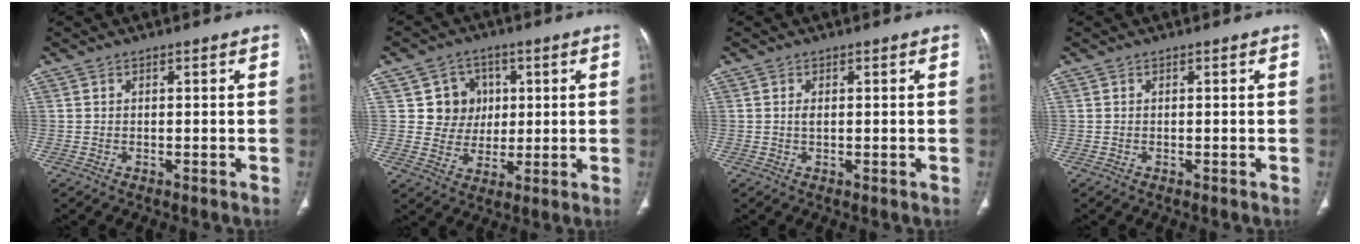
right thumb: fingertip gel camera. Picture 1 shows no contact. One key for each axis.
{"total": 7.8, "fx": 1.9, "fy": 7.4, "fz": 1.5, "tx": 0.017, "ty": 0.002, "tz": 0.031}
{"total": 1.1, "fx": 0.1, "fy": 0.5, "fz": 1.0, "tx": -0.024, "ty": -0.003, "tz": 0.003}
{"total": 0.0}